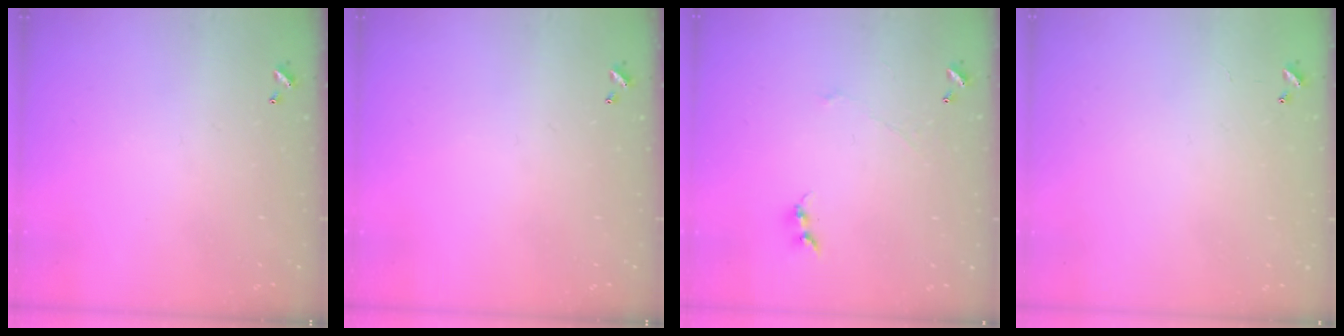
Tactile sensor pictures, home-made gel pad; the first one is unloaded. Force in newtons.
{"total": 0.0}
{"total": 0.0}
{"total": 7.8, "press": 7.8, "slide": 0.7}